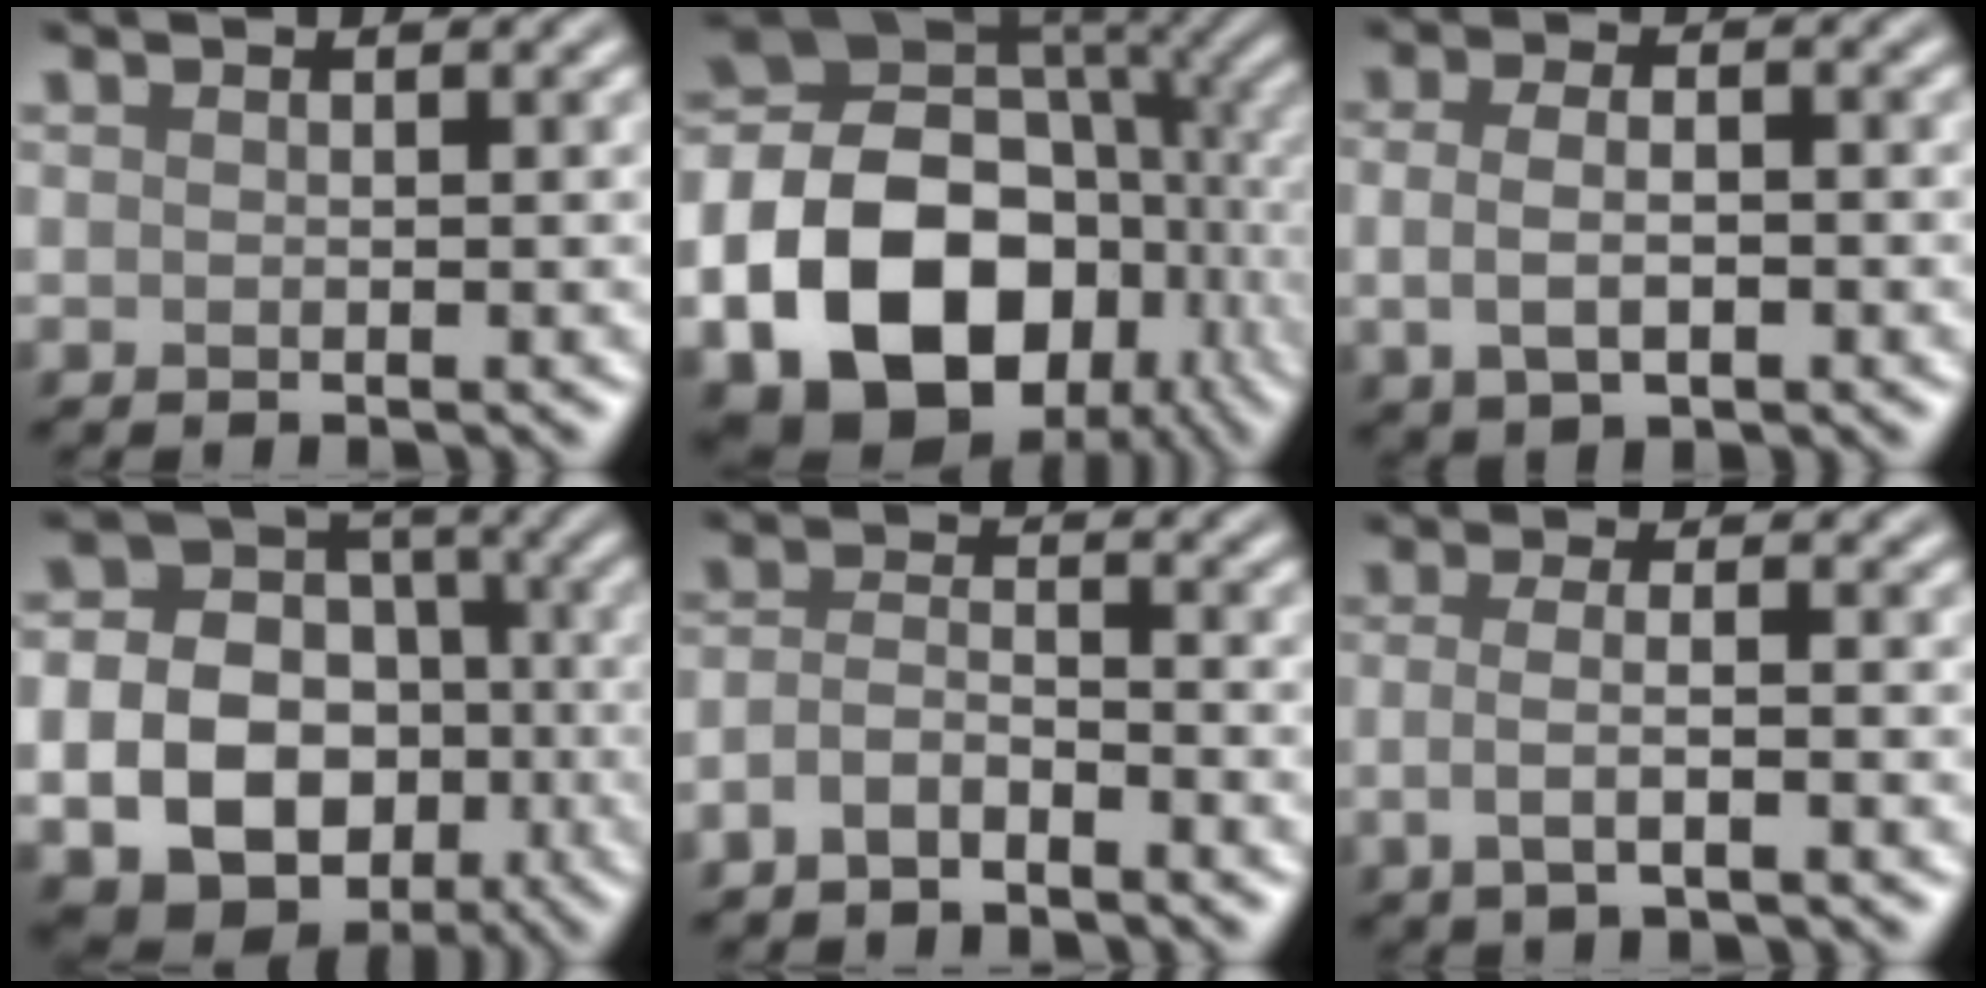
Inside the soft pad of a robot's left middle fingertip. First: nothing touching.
{"total": 20.8, "force": [-5.7, 15.7, 12.5], "torque": [-0.246, -0.030, -0.092]}
{"total": 3.5, "force": [-0.4, 1.9, 2.9], "torque": [-0.055, -0.004, -0.004]}
{"total": 15.7, "force": [-4.4, 13.2, 7.2], "torque": [-0.133, -0.043, -0.077]}
{"total": 2.5, "force": [-1.8, 1.0, 1.4], "torque": [-0.032, 0.004, -0.043]}
{"total": 2.8, "force": [-0.6, 1.0, 2.6], "torque": [-0.046, -0.005, -0.016]}